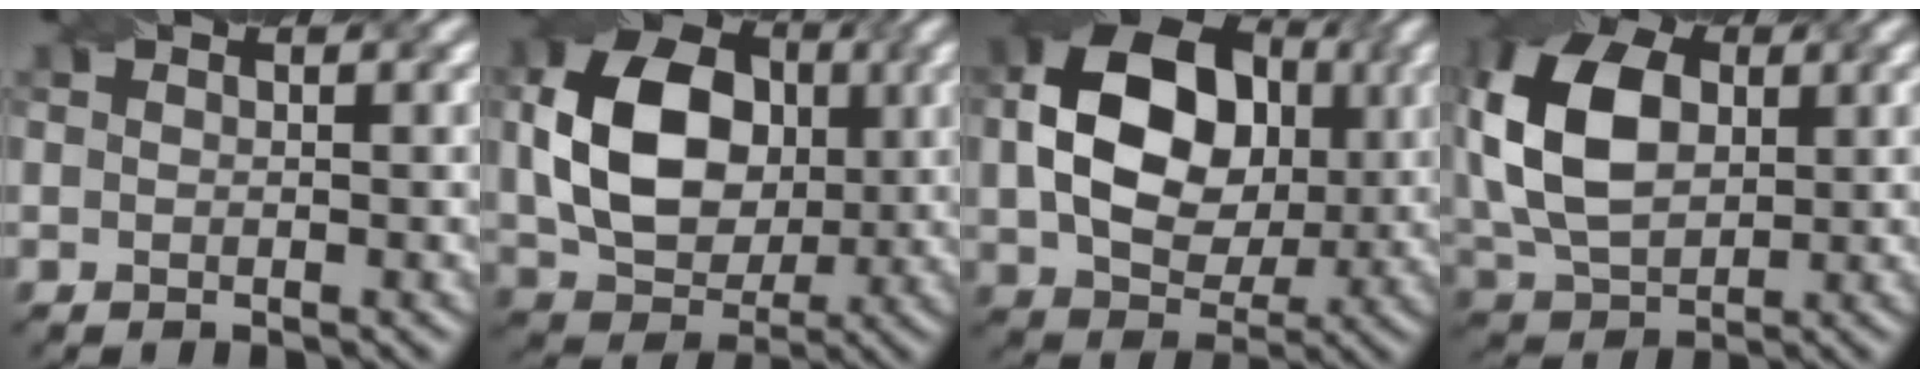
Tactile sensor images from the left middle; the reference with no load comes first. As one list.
[{"total": 10.7, "force": [1.0, 7.8, 7.2], "torque": [-0.149, 0.003, 0.025]}, {"total": 12.2, "force": [1.3, 8.8, 8.4], "torque": [-0.161, 0.002, 0.026]}, {"total": 11.3, "force": [1.7, 7.5, 8.3], "torque": [-0.200, 0.015, 0.027]}]